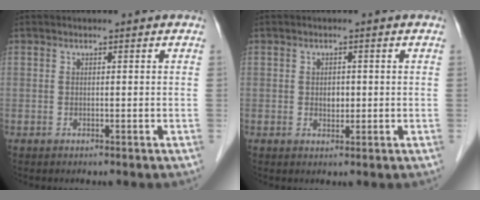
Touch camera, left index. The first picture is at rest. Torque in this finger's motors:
{"motor_torque": [0.09, 0.05, 0.01, 0.00]}